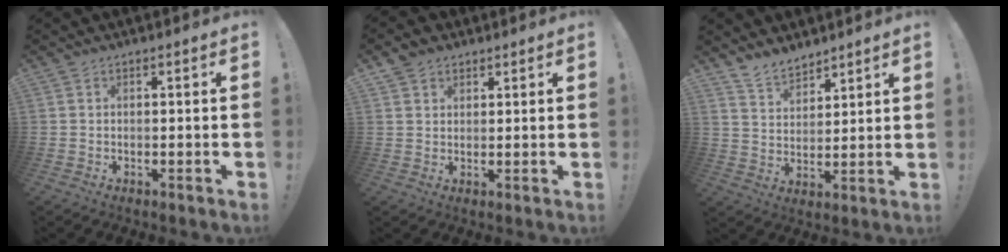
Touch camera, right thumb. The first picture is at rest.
{"total": 3.4, "force": [2.3, 2.4, 0.6], "torque": [0.000, -0.014, 0.042]}
{"total": 8.3, "force": [7.3, 3.3, 1.9], "torque": [-0.042, -0.052, 0.144]}